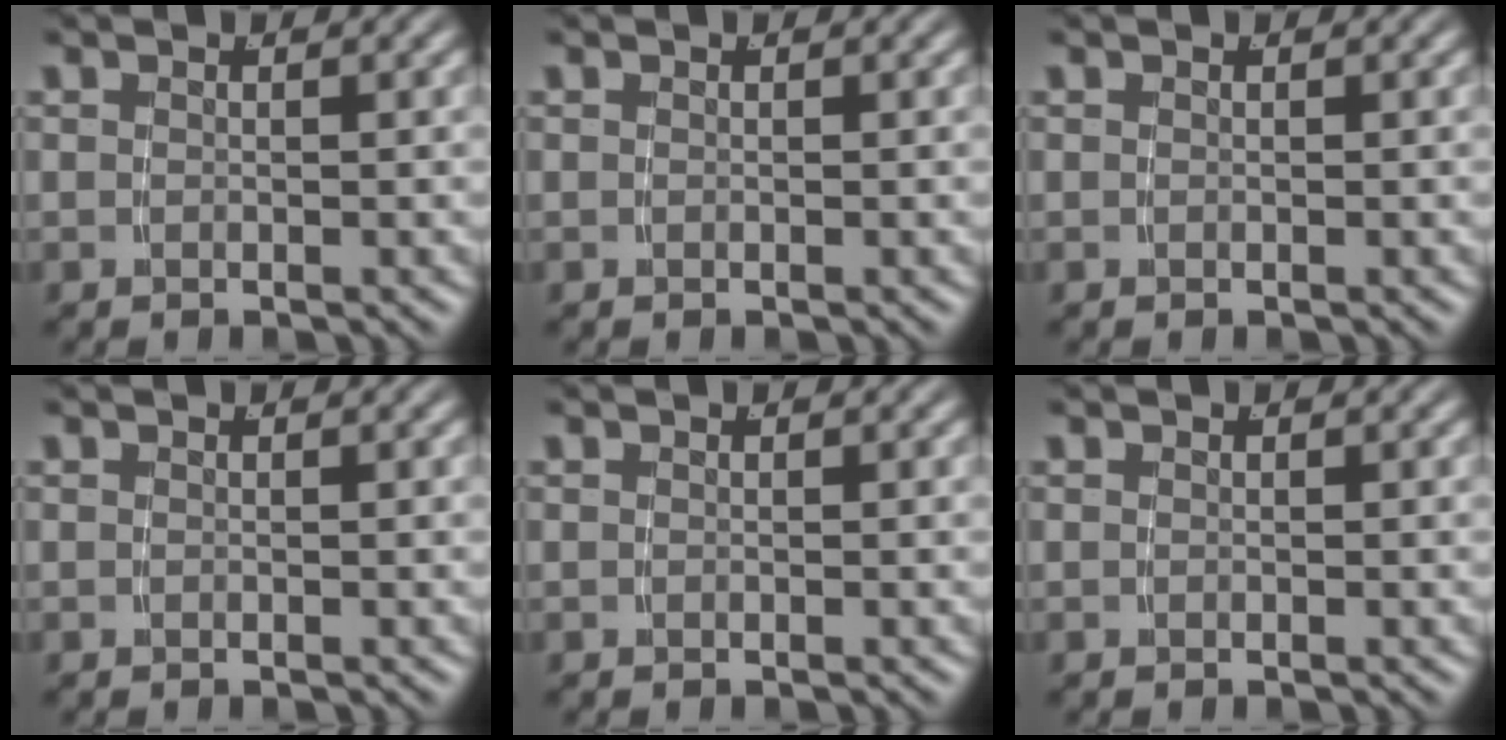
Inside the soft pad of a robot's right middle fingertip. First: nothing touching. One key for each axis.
{"total": 0.0}
{"total": 0.0}
{"total": 0.0}
{"total": 0.0}
{"total": 0.0}